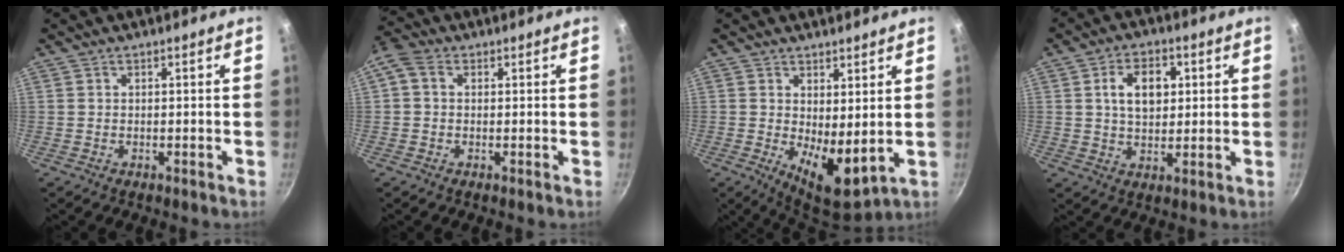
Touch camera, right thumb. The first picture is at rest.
{"total": 4.3, "force": [0.8, 3.2, 2.8], "torque": [-0.067, 0.018, 0.005]}
{"total": 8.8, "force": [1.0, 3.8, 7.9], "torque": [-0.103, -0.031, 0.027]}
{"total": 8.3, "force": [1.9, 5.5, 6.0], "torque": [-0.077, 0.002, 0.028]}